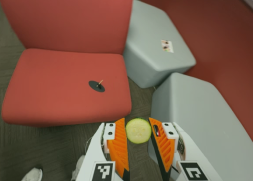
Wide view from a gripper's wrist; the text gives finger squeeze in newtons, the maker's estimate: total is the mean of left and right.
{"total": 8.6, "left": 8.9, "right": 8.4}